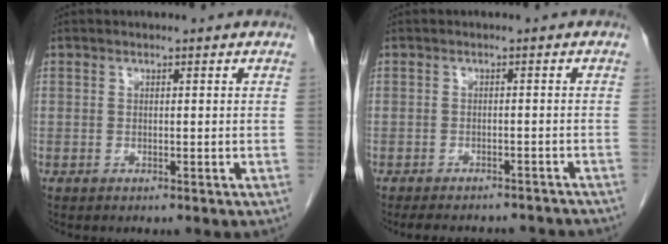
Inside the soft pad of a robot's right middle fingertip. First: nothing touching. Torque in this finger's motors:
{"motor_torque": [0.19, -0.17, 0.02, 0.01]}